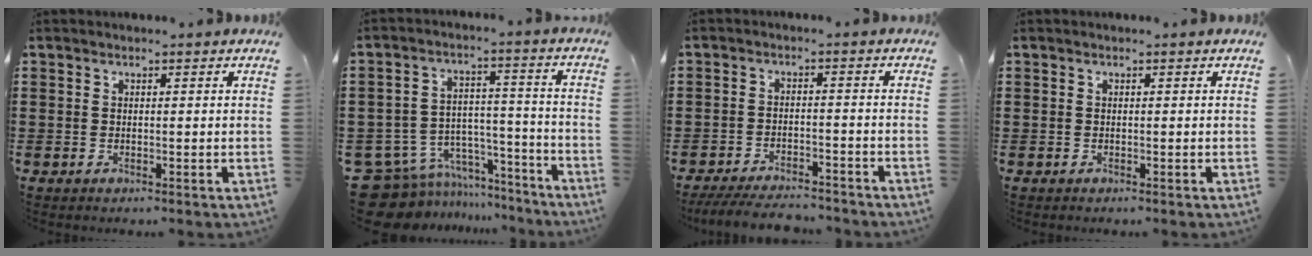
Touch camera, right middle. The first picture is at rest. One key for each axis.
{"total": 9.7, "fx": -7.8, "fy": 5.6, "fz": 1.7, "tx": -0.055, "ty": 0.029, "tz": -0.148}
{"total": 4.9, "fx": -4.7, "fy": 0.7, "fz": 1.4, "tx": -0.035, "ty": -0.004, "tz": -0.096}
{"total": 0.0}